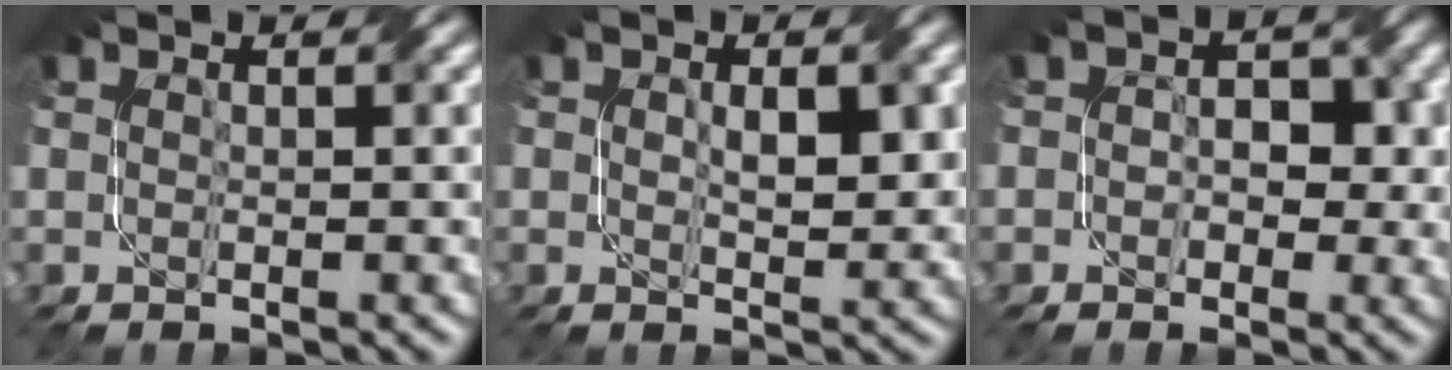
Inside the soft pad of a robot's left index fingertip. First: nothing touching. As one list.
[{"total": 3.0, "force": [0.5, 1.4, 2.6], "torque": [-0.043, -0.006, 0.012]}, {"total": 3.8, "force": [0.2, 2.9, 2.5], "torque": [-0.010, 0.005, -0.009]}]